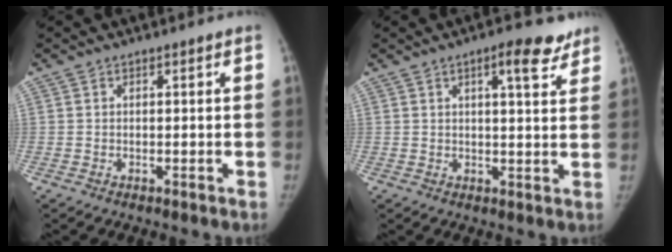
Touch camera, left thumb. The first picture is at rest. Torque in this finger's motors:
{"motor_torque": [0.36, 0.50, 0.01, -0.05, 0.17]}